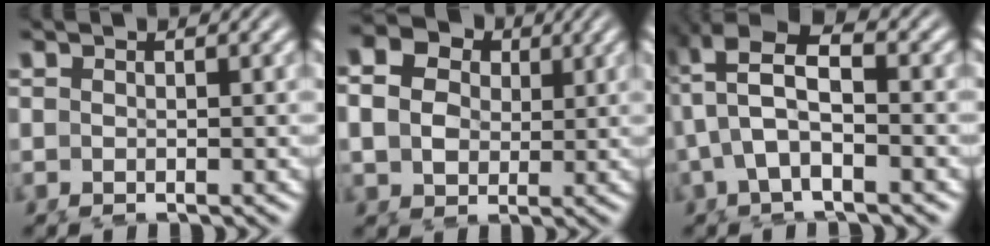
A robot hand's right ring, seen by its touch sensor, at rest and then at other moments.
{"total": 9.0, "force": [2.4, 7.4, 4.6], "torque": [-0.090, -0.003, 0.034]}
{"total": 8.0, "force": [2.2, 5.0, 5.9], "torque": [-0.121, 0.005, 0.027]}